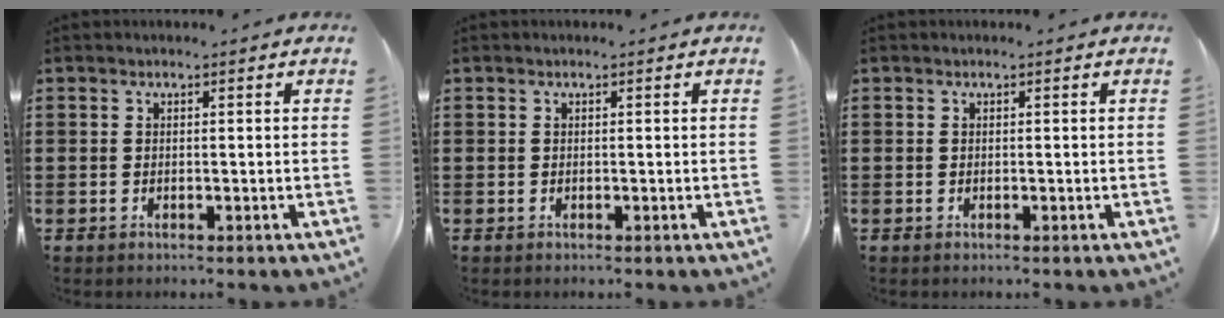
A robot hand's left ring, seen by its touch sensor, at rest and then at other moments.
{"total": 0.0}
{"total": 0.0}